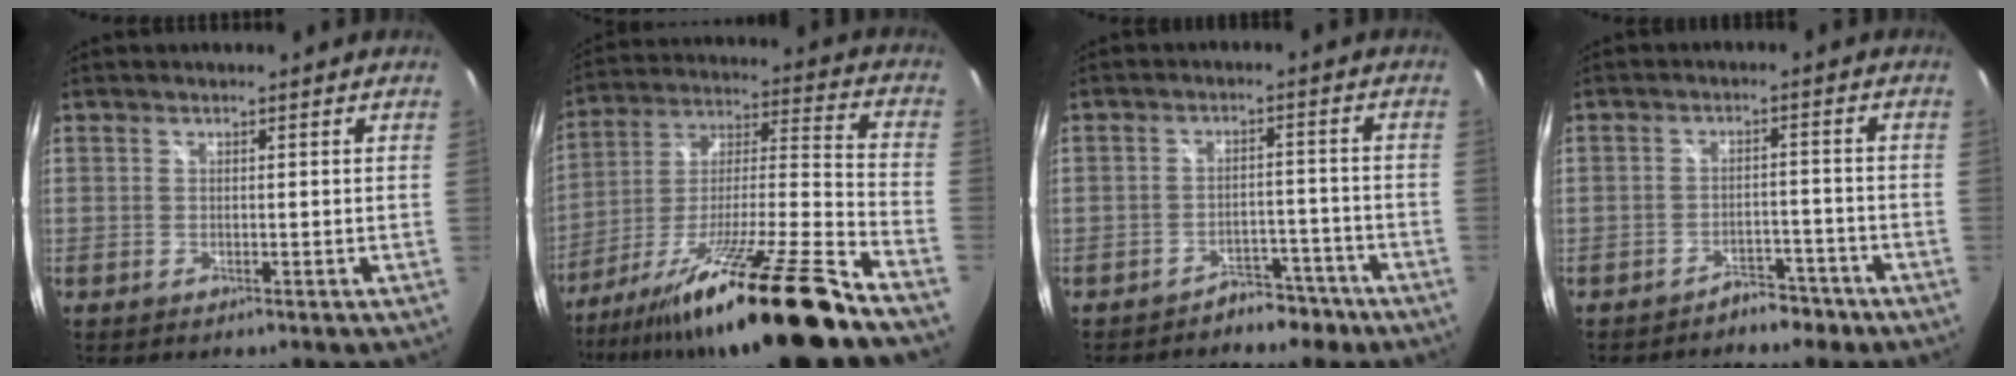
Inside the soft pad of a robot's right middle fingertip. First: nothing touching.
{"total": 23.2, "force": [-17.3, -0.7, 15.5], "torque": [-0.243, -0.022, -0.291]}
{"total": 5.7, "force": [-4.7, 3.1, 1.0], "torque": [-0.021, 0.024, -0.057]}
{"total": 4.6, "force": [-3.8, 2.4, 0.9], "torque": [-0.022, 0.017, -0.048]}